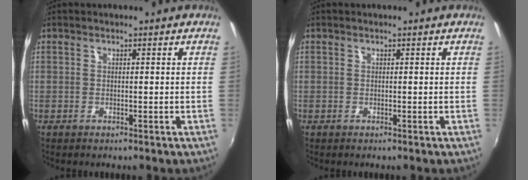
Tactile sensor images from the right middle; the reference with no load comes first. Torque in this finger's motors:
{"motor_torque": [0.00, 0.00, 0.00, 0.01]}